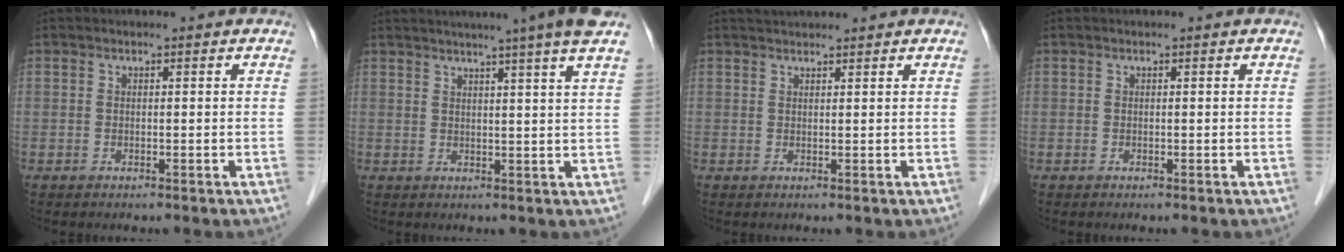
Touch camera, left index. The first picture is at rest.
{"total": 10.5, "force": [8.2, -1.7, 6.3], "torque": [-0.088, 0.009, 0.085]}
{"total": 3.0, "force": [2.9, -0.1, 0.7], "torque": [-0.009, 0.030, 0.050]}
{"total": 0.0}